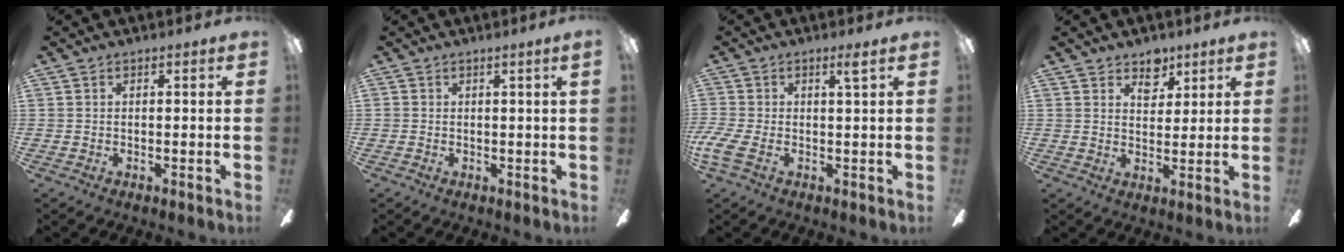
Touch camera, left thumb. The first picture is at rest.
{"total": 0.8, "force": [0.3, -0.4, 0.6], "torque": [-0.003, -0.008, 0.003]}
{"total": 5.1, "force": [0.5, 1.1, 4.9], "torque": [-0.096, -0.011, 0.005]}
{"total": 5.9, "force": [4.2, 3.6, 2.1], "torque": [-0.013, -0.017, 0.071]}